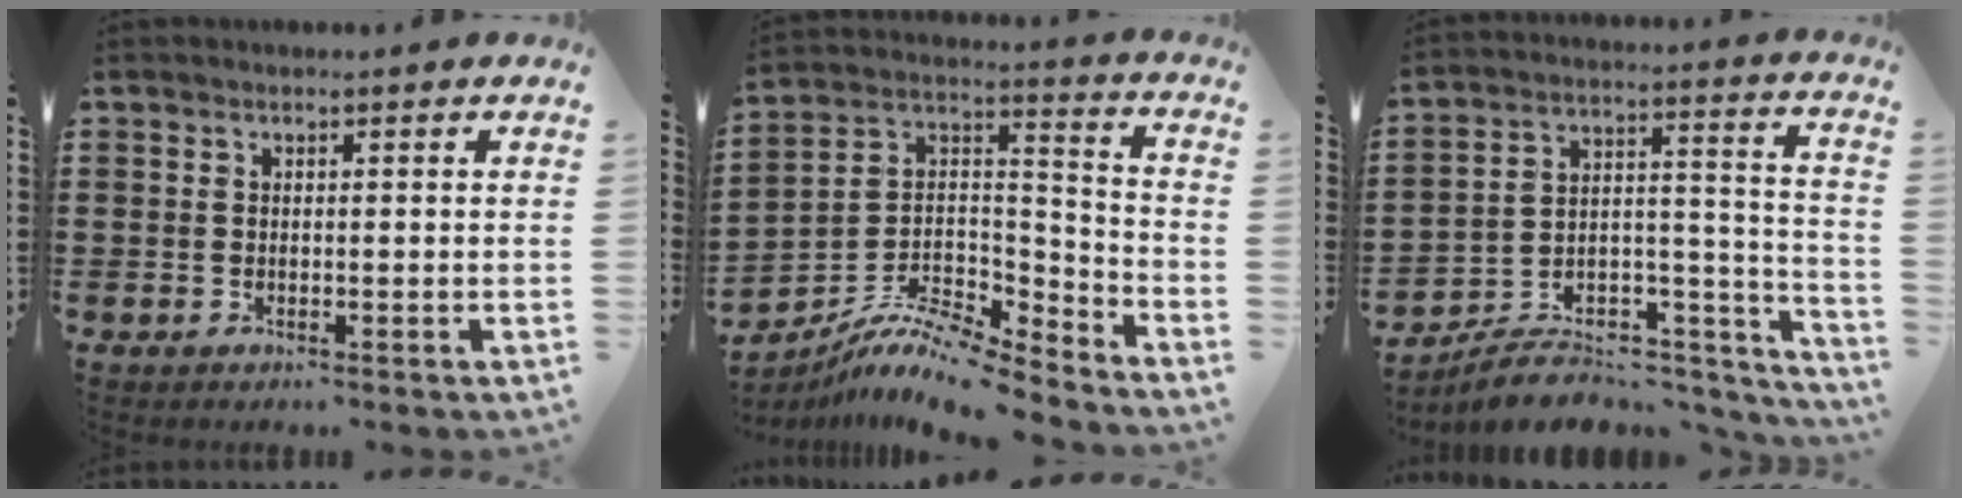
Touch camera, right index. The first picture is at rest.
{"total": 9.9, "force": [-8.6, 2.1, 4.3], "torque": [-0.089, 0.013, -0.176]}
{"total": 6.9, "force": [-5.9, 2.6, 2.3], "torque": [-0.028, 0.015, -0.110]}